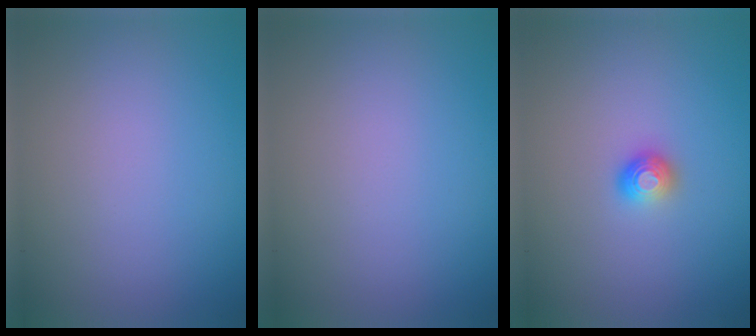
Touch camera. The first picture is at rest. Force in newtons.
{"total": 0.0}
{"total": 1.3, "press": 1.2, "slide": 0.7}